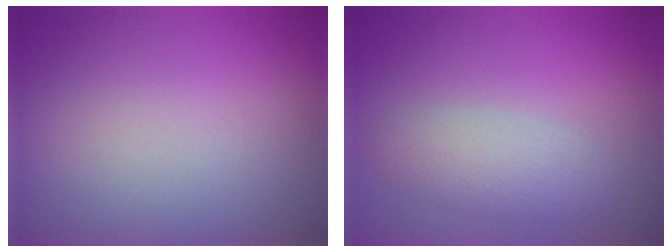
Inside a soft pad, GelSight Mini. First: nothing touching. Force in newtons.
{"total": 2.4, "press": 2.4, "slide": 0.1}